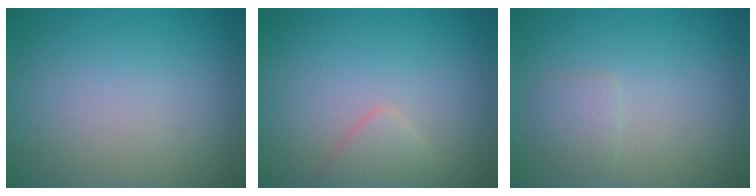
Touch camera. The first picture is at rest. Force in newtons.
{"total": 1.7, "press": 1.6, "slide": 0.1}
{"total": 1.3, "press": 1.3, "slide": 0.1}